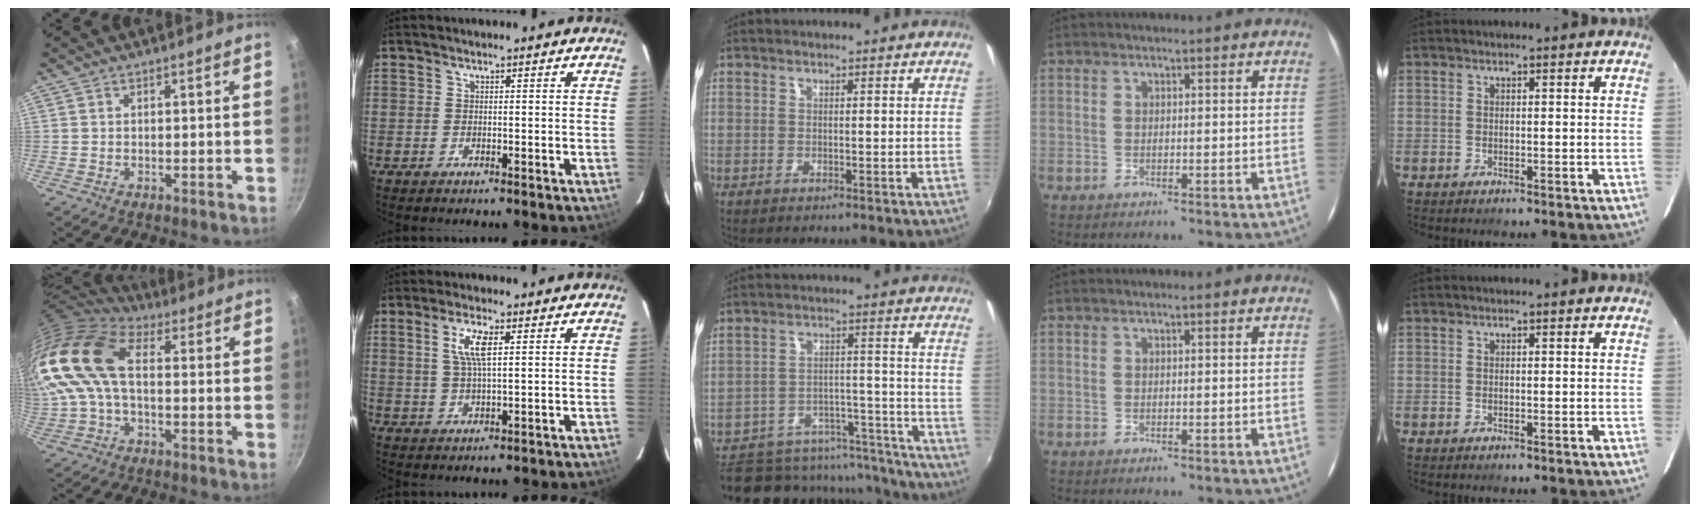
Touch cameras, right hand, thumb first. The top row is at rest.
{"thumb": {"total": 17.2, "force": [1.4, 9.8, 14.1], "torque": [-0.290, 0.020, 0.013]}, "index": {"total": 5.5, "force": [1.8, 1.3, 5.1], "torque": [-0.098, 0.003, 0.034]}, "middle": {"total": 19.4, "force": [-15.3, 9.8, 6.9], "torque": [-0.138, 0.041, -0.180]}}